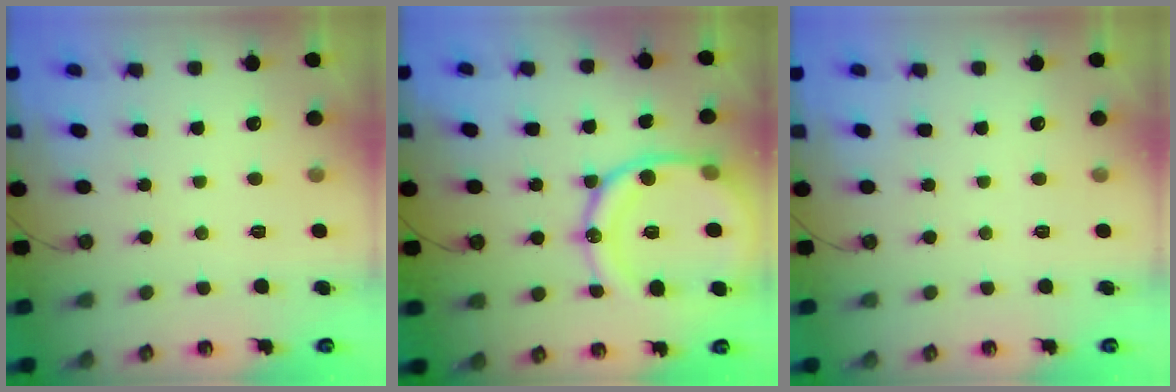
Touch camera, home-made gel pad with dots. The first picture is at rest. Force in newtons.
{"total": 18.6, "press": 18.5, "slide": 2.1}
{"total": 0.0}